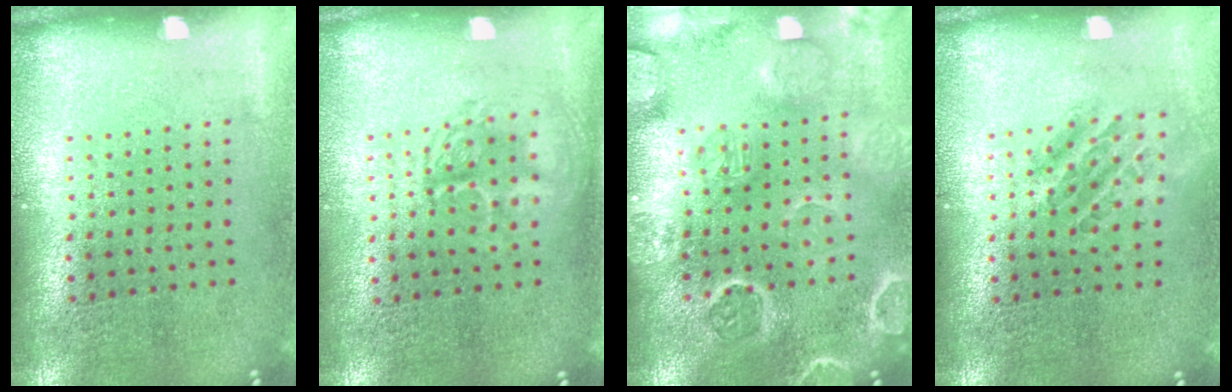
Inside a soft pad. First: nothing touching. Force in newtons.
{"total": 1.4, "press": 1.3, "slide": 0.5}
{"total": 3.3, "press": 3.1, "slide": 1.0}
{"total": 1.2, "press": 1.1, "slide": 0.4}